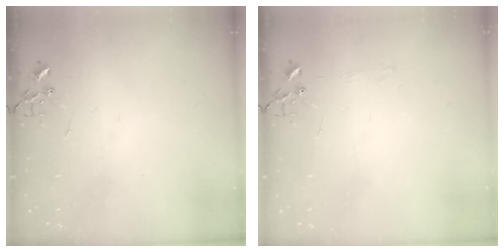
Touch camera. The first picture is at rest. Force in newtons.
{"total": 4.7, "press": 4.6, "slide": 0.7}